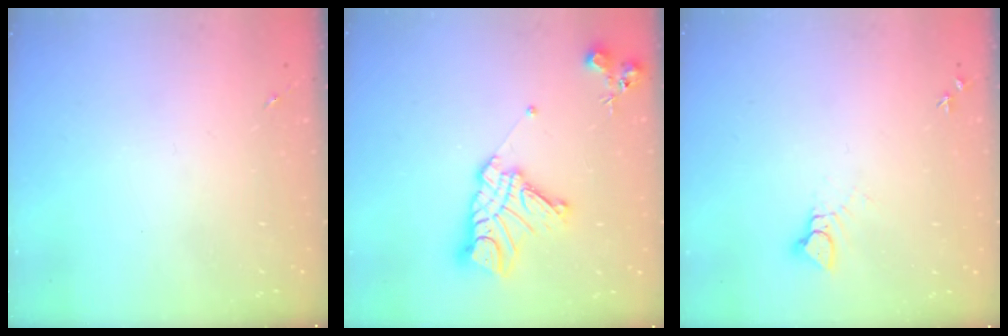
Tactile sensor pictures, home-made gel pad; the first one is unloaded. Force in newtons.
{"total": 16.1, "press": 16.0, "slide": 1.6}
{"total": 3.7, "press": 3.7, "slide": 0.3}